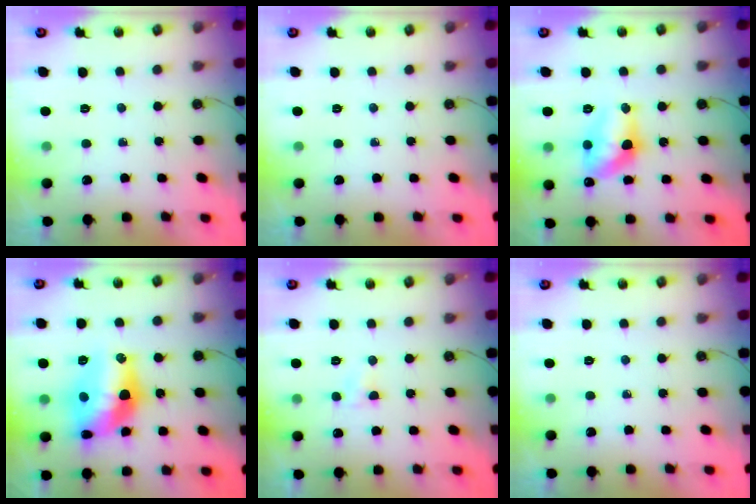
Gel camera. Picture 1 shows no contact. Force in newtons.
{"total": 0.0}
{"total": 11.6, "press": 11.6, "slide": 0.8}
{"total": 16.9, "press": 16.4, "slide": 4.1}
{"total": 3.8, "press": 3.8, "slide": 0.4}
{"total": 0.0}